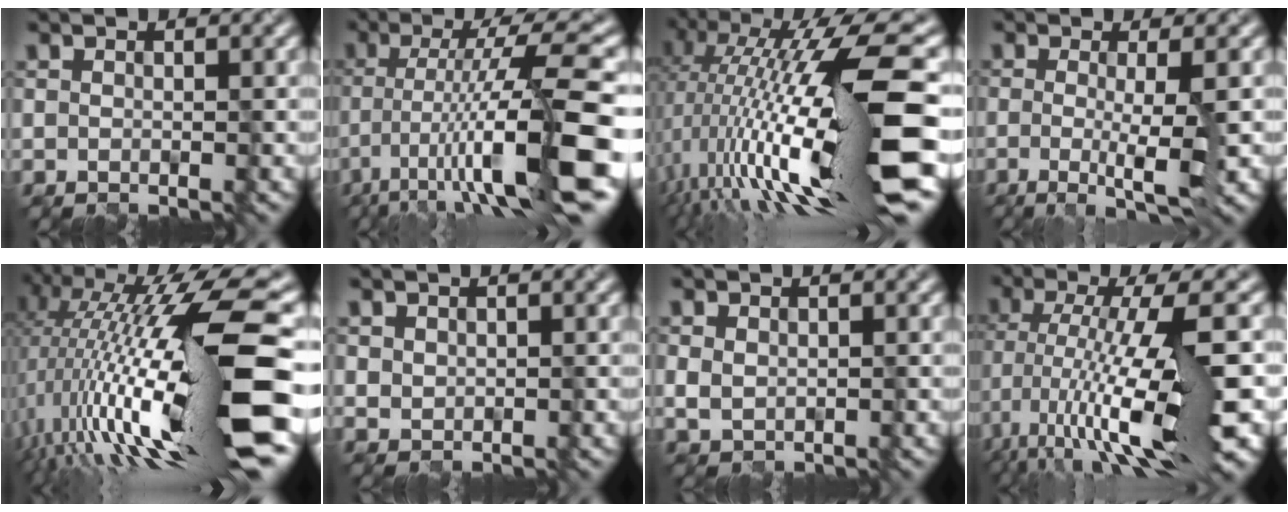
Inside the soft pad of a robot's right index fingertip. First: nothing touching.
{"total": 11.9, "force": [-4.9, 2.0, 10.7], "torque": [-0.168, 0.011, -0.079]}
{"total": 15.9, "force": [-0.6, 3.7, 15.4], "torque": [-0.256, 0.013, -0.004]}
{"total": 5.0, "force": [-0.8, 1.0, 4.8], "torque": [-0.078, -0.015, -0.015]}
{"total": 17.6, "force": [-0.5, 3.8, 17.2], "torque": [-0.283, 0.011, -0.007]}
{"total": 1.0, "force": [0.6, 0.8, 0.1], "torque": [-0.004, -0.004, 0.017]}
{"total": 1.2, "force": [0.3, 1.0, 0.6], "torque": [-0.016, -0.005, 0.012]}
{"total": 12.3, "force": [-4.0, 3.0, 11.2], "torque": [-0.208, 0.002, -0.065]}